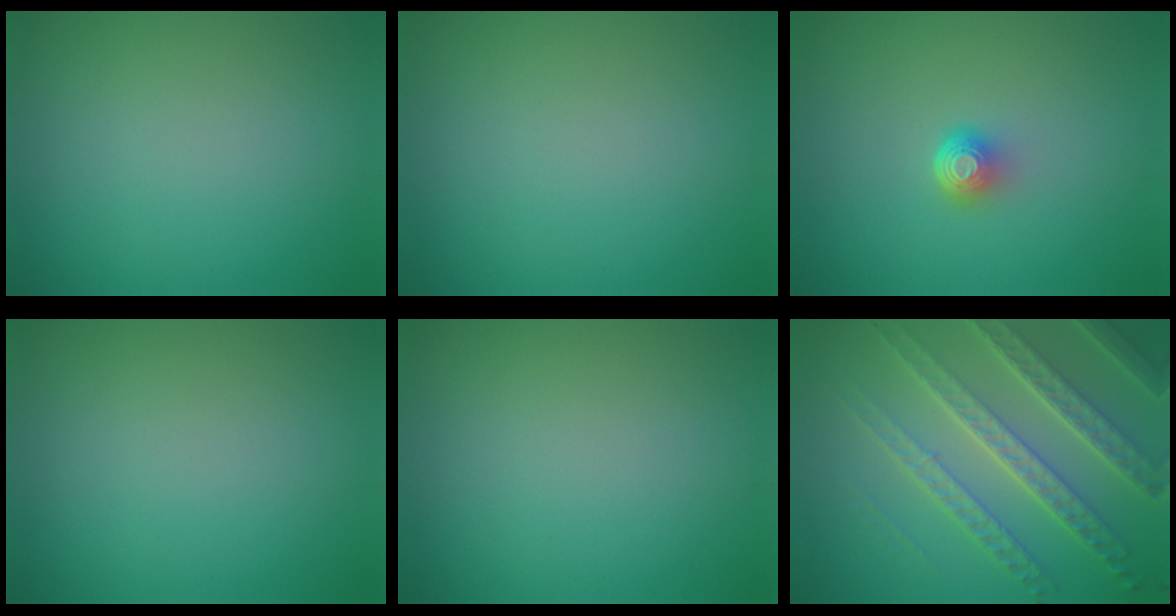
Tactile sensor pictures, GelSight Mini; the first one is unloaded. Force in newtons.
{"total": 0.0}
{"total": 2.1, "press": 1.4, "slide": 1.6}
{"total": 0.0}
{"total": 0.0}
{"total": 8.0, "press": 5.4, "slide": 5.9}